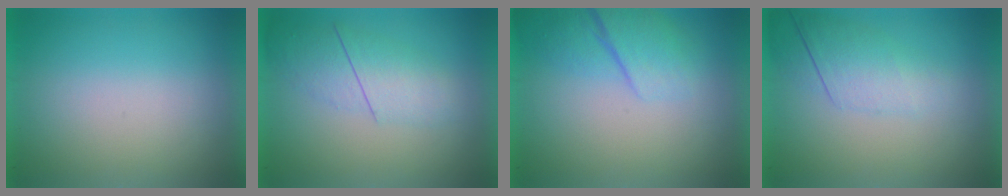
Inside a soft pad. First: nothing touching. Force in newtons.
{"total": 2.3}
{"total": 2.6}
{"total": 2.3}